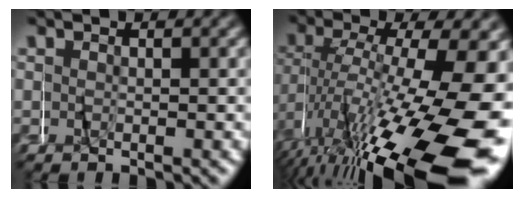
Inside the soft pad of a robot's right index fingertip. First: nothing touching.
{"total": 15.6, "force": [-5.1, 6.4, 13.3], "torque": [-0.191, -0.019, -0.055]}